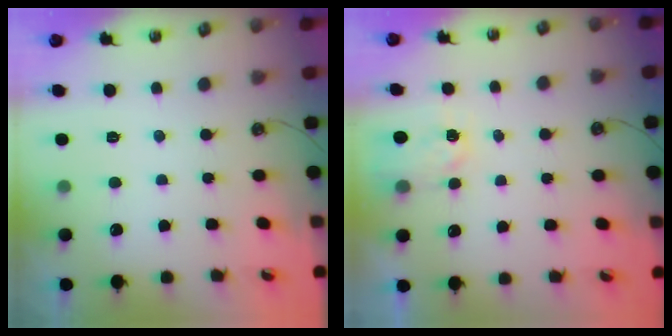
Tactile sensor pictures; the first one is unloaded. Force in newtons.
{"total": 3.0, "press": 2.9, "slide": 0.3}